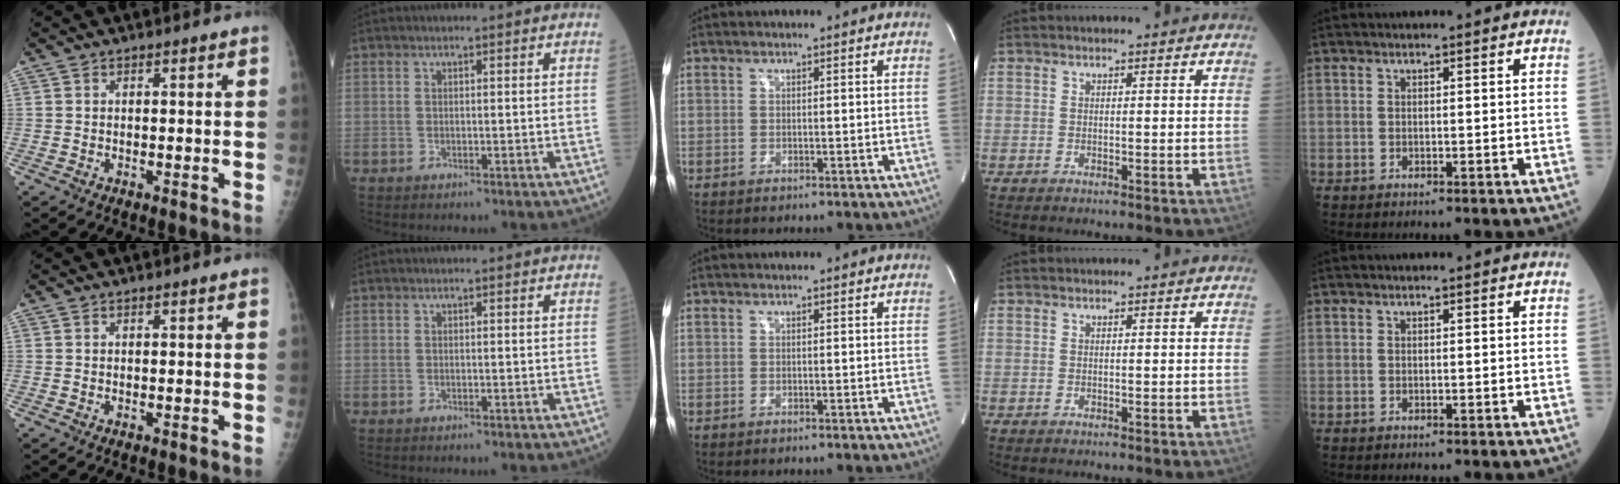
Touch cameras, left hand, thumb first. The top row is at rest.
{}